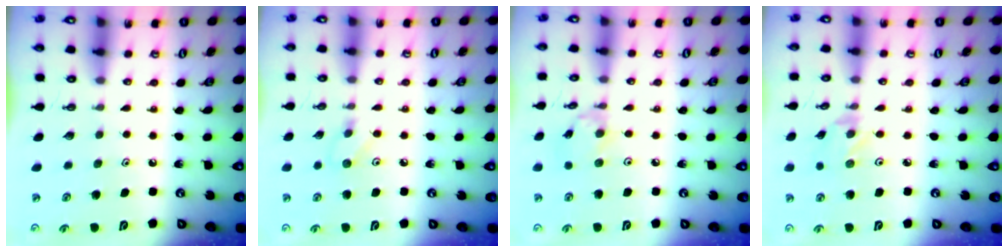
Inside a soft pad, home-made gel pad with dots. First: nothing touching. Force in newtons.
{"total": 5.0, "press": 5.0, "slide": 0.6}
{"total": 2.1, "press": 2.1, "slide": 0.2}
{"total": 1.2, "press": 1.2, "slide": 0.3}